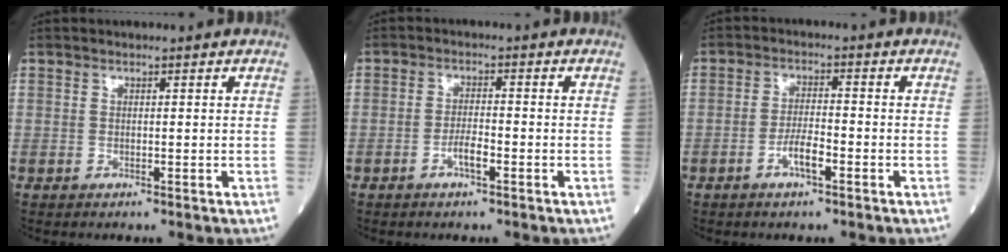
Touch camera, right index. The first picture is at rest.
{"total": 2.8, "force": [-1.4, 0.6, 2.4], "torque": [-0.044, 0.002, -0.026]}
{"total": 3.8, "force": [-1.9, 0.8, 3.3], "torque": [-0.062, 0.003, -0.036]}